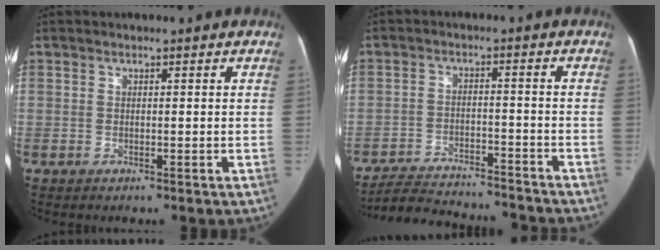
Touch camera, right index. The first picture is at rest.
{"total": 13.9, "force": [-13.2, 3.0, 3.1], "torque": [-0.057, 0.014, -0.195]}